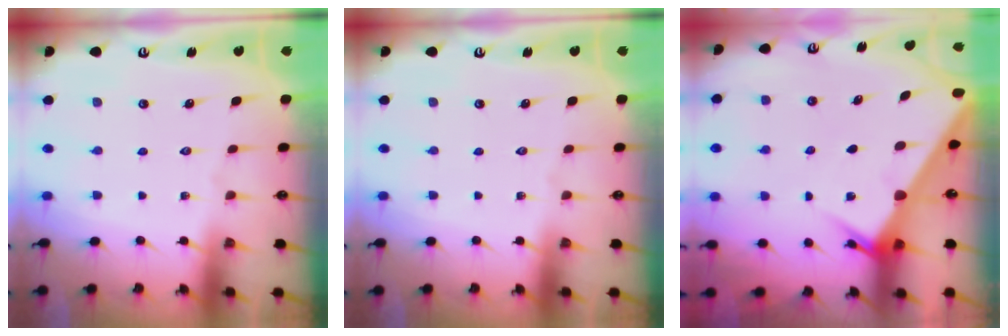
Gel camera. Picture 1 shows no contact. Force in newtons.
{"total": 0.0}
{"total": 4.2, "press": 4.2, "slide": 0.3}